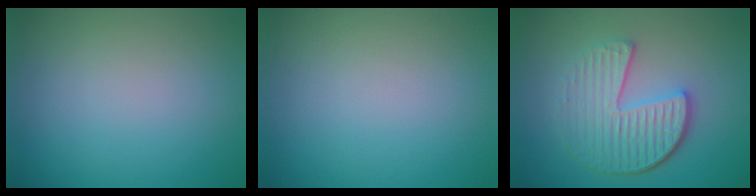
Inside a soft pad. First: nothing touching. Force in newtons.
{"total": 0.0}
{"total": 5.5, "press": 4.1, "slide": 3.6}